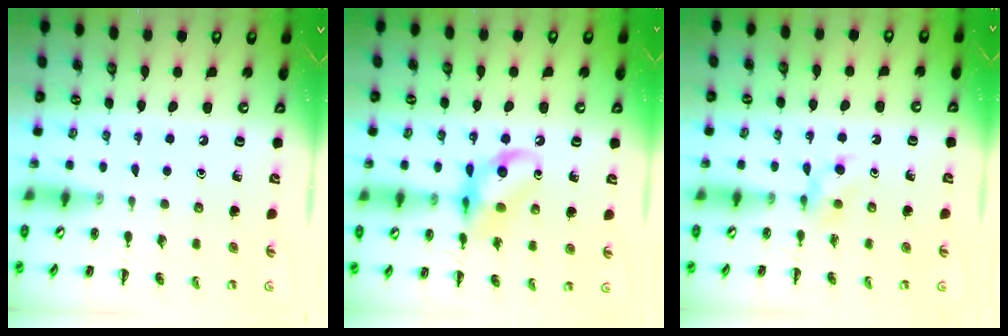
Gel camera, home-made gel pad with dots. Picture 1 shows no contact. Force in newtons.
{"total": 14.1, "press": 13.9, "slide": 2.4}
{"total": 2.6, "press": 2.4, "slide": 1.0}